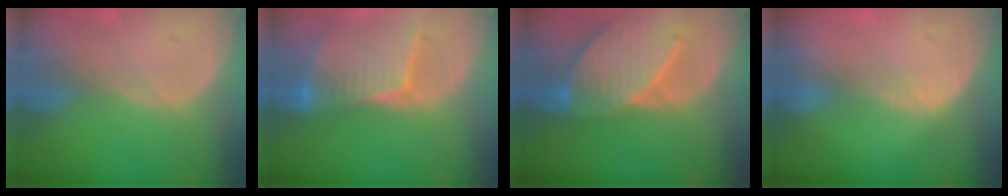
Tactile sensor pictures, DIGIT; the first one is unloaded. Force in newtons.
{"total": 8.5, "press": 7.7, "slide": 3.6}
{"total": 9.6, "press": 8.7, "slide": 4.0}
{"total": 2.0, "press": 1.1, "slide": 1.7}